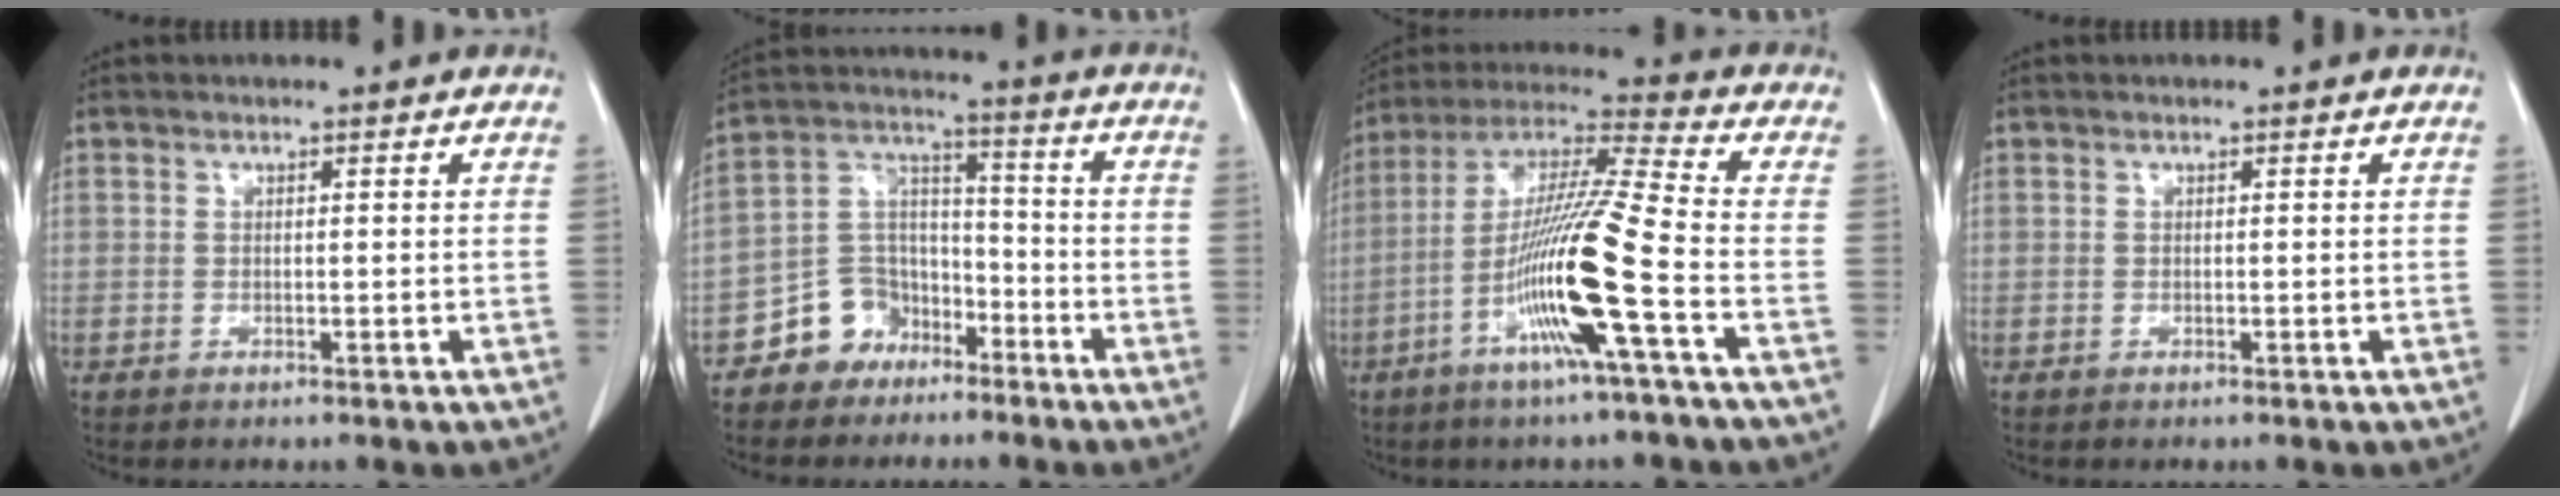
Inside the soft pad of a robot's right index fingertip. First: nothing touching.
{"total": 8.6, "force": [-5.9, 6.1, 1.6], "torque": [-0.031, 0.037, -0.106]}
{"total": 15.5, "force": [-5.4, -1.3, 14.4], "torque": [-0.283, -0.007, -0.110]}
{"total": 0.0}